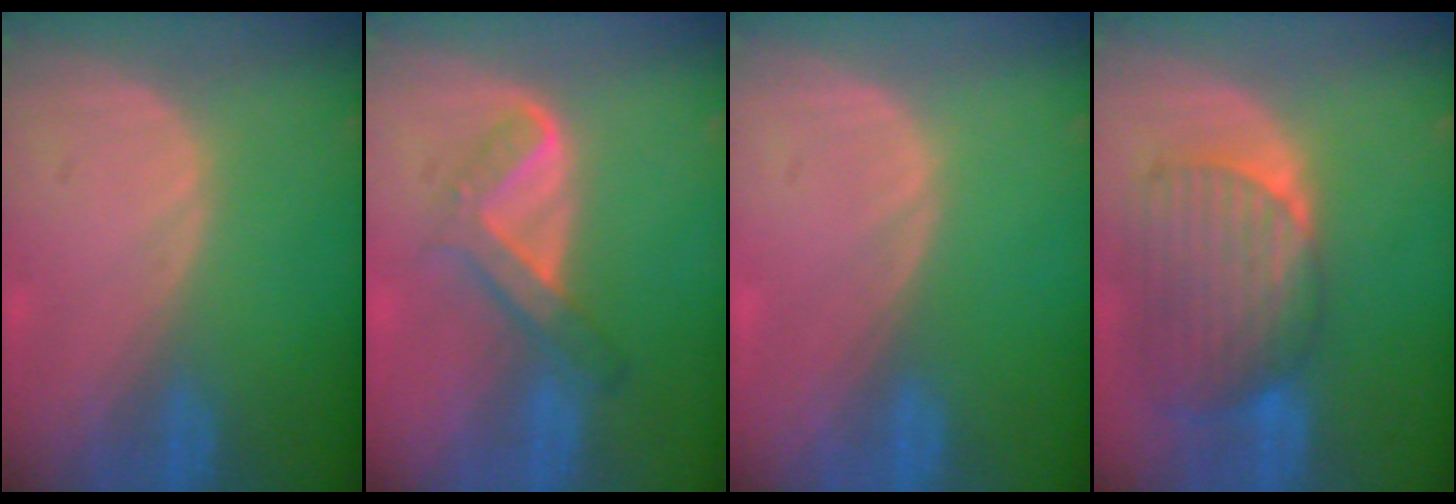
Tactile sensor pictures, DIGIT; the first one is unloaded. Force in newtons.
{"total": 5.3, "press": 5.0, "slide": 1.9}
{"total": 0.0}
{"total": 9.5, "press": 8.4, "slide": 4.4}